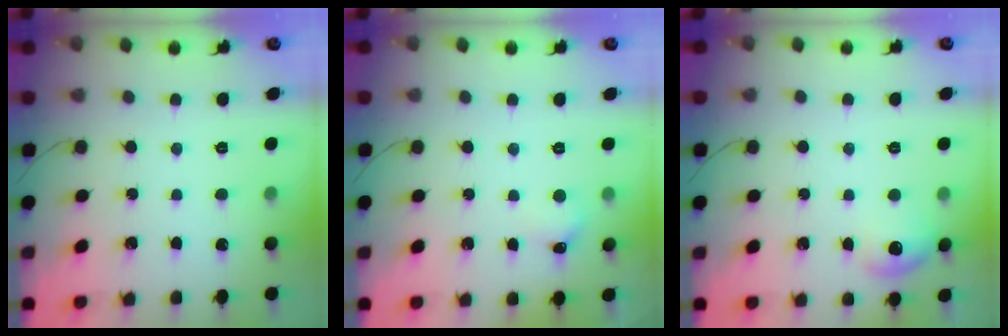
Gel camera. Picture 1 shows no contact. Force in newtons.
{"total": 5.1, "press": 5.0, "slide": 1.3}
{"total": 10.5, "press": 7.9, "slide": 7.0}